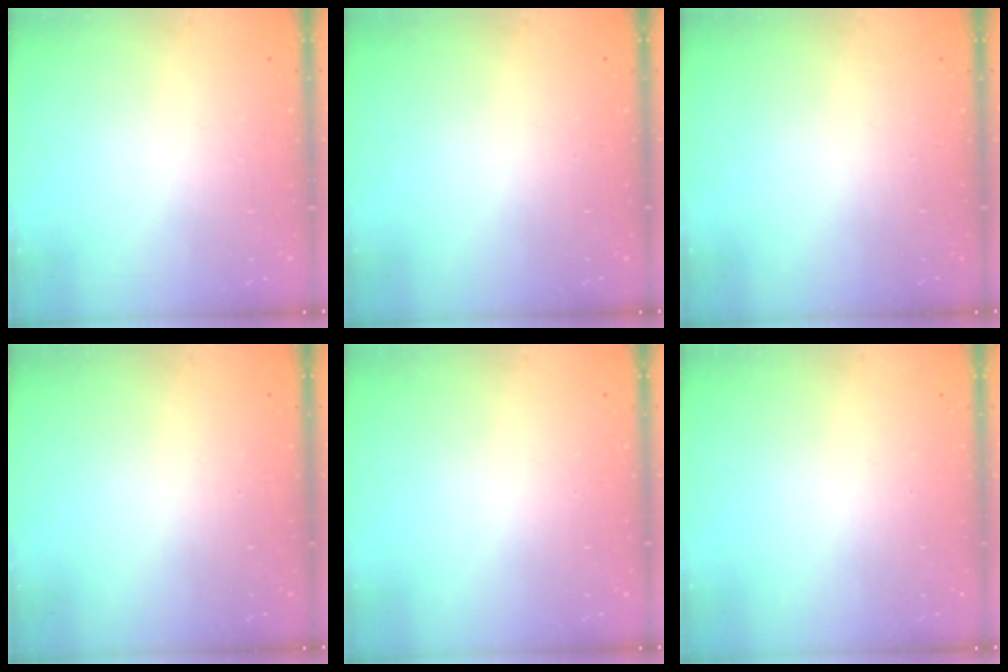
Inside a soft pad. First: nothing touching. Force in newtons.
{"total": 0.0}
{"total": 0.0}
{"total": 0.0}
{"total": 0.0}
{"total": 0.0}